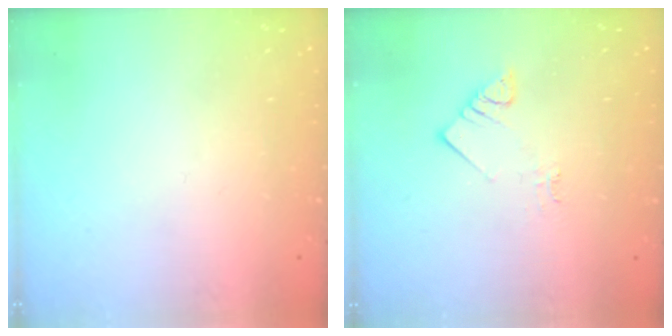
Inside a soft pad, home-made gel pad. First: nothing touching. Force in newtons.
{"total": 3.6, "press": 3.6, "slide": 0.5}